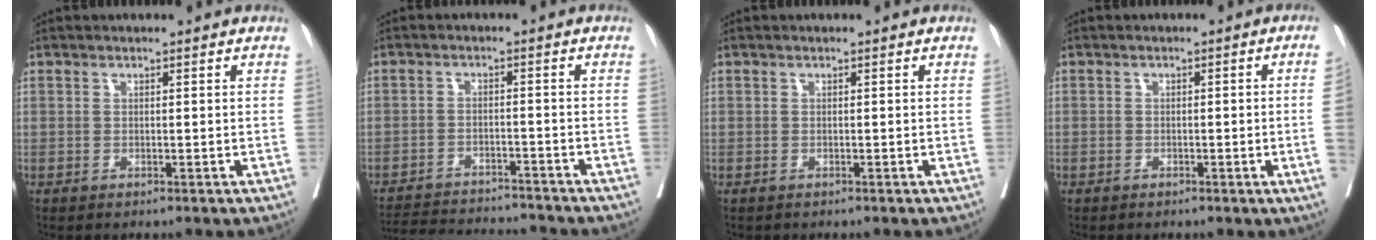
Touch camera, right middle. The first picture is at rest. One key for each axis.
{"total": 12.8, "fx": -12.3, "fy": 1.6, "fz": 3.2, "tx": -0.056, "ty": 0.003, "tz": -0.174}
{"total": 0.0}
{"total": 3.1, "fx": -0.7, "fy": -0.5, "fz": 3.0, "tx": -0.039, "ty": 0.003, "tz": -0.007}